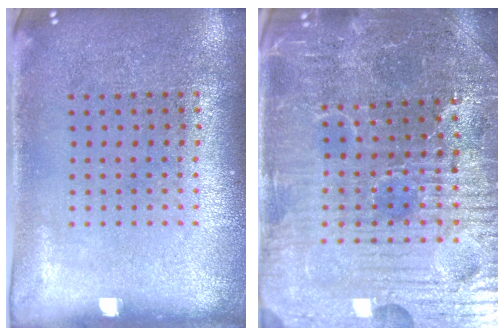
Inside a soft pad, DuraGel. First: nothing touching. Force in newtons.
{"total": 5.3, "press": 5.1, "slide": 1.3}